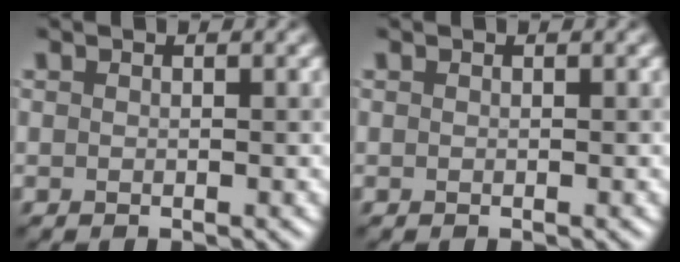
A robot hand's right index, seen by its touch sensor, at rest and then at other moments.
{"total": 0.0}